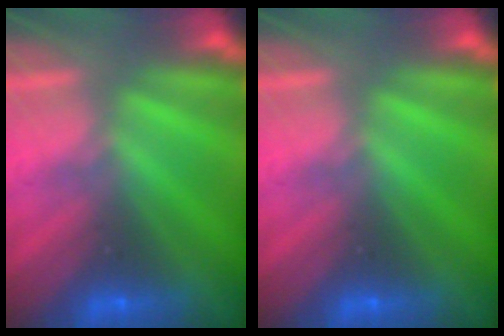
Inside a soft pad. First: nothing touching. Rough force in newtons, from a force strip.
{"total": 0.0}